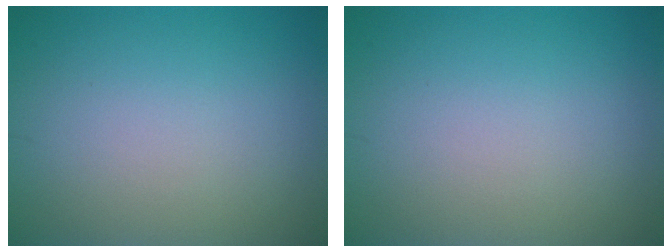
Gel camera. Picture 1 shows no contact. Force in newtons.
{"total": 0.0}